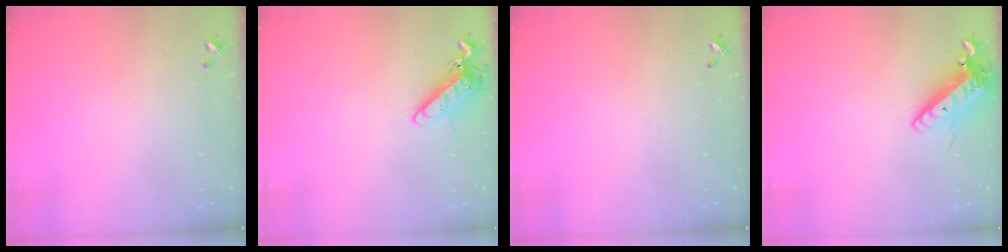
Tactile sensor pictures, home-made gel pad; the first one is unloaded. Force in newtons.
{"total": 11.7, "press": 11.6, "slide": 1.7}
{"total": 0.0}
{"total": 14.8, "press": 14.5, "slide": 2.9}